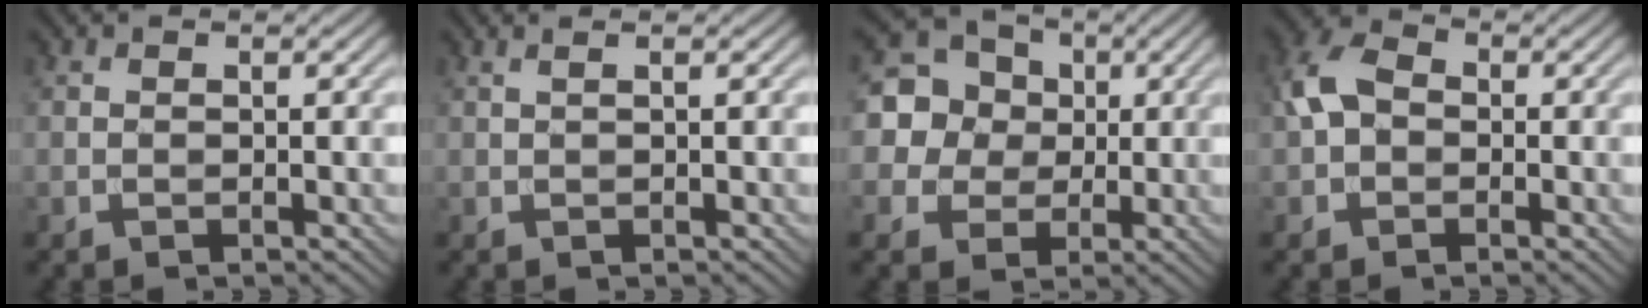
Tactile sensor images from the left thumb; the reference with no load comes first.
{"total": 1.0, "force": [0.5, 0.2, 0.9], "torque": [-0.011, 0.001, 0.003]}
{"total": 12.2, "force": [2.0, 11.3, 4.0], "torque": [-0.145, 0.033, 0.030]}
{"total": 4.8, "force": [-0.2, 3.7, 3.1], "torque": [-0.065, 0.013, -0.014]}